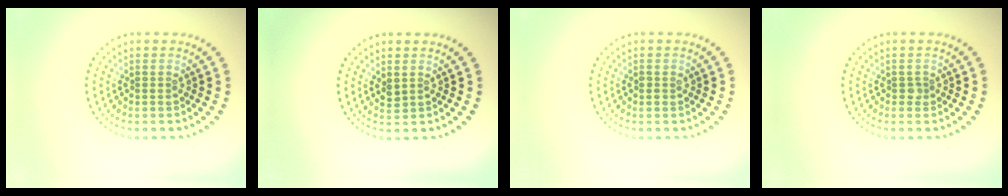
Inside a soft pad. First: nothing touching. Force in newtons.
{"total": 1.1, "press": 1.1, "slide": 0.2}
{"total": 0.8, "press": 0.8, "slide": 0.2}
{"total": 0.6, "press": 0.5, "slide": 0.2}